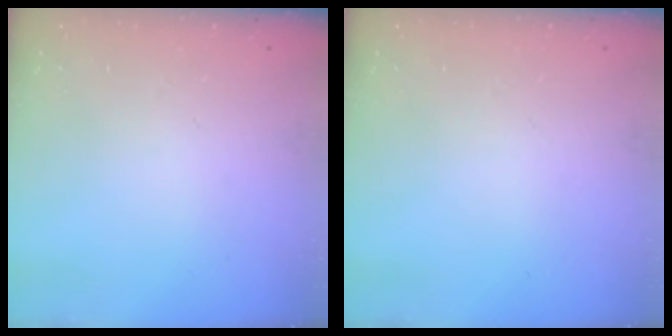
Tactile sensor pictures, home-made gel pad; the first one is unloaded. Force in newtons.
{"total": 0.0}